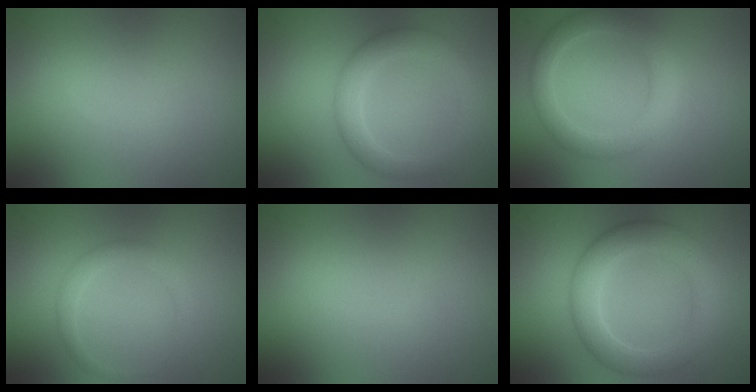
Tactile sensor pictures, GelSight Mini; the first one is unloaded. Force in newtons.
{"total": 3.5, "press": 3.5, "slide": 0.0}
{"total": 3.6, "press": 3.6, "slide": 0.0}
{"total": 1.8, "press": 1.8, "slide": 0.0}
{"total": 0.0}
{"total": 5.2, "press": 5.1, "slide": 0.4}